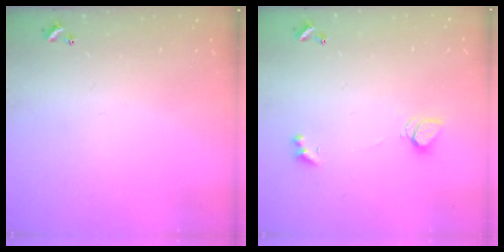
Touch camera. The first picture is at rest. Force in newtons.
{"total": 2.0, "press": 1.9, "slide": 0.5}